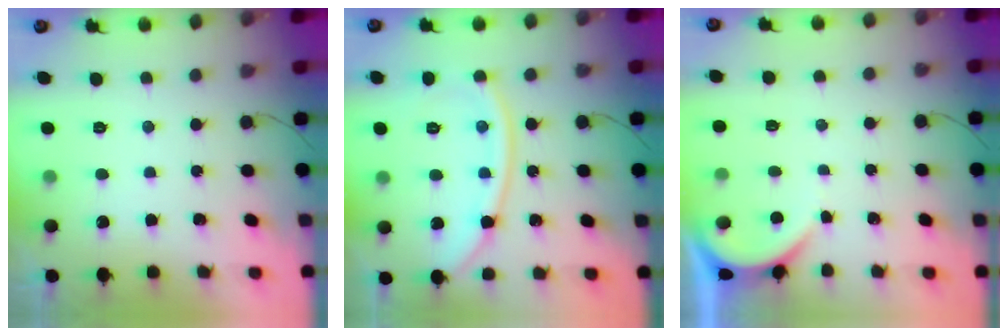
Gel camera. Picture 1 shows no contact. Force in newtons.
{"total": 11.1, "press": 11.1, "slide": 0.6}
{"total": 2.1, "press": 2.1, "slide": 0.3}